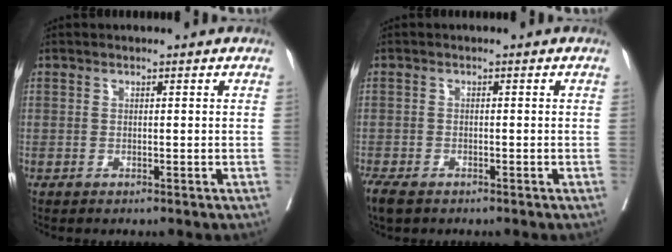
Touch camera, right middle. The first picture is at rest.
{"total": 4.8, "force": [-3.5, 2.1, 2.6], "torque": [-0.055, -0.013, -0.059]}